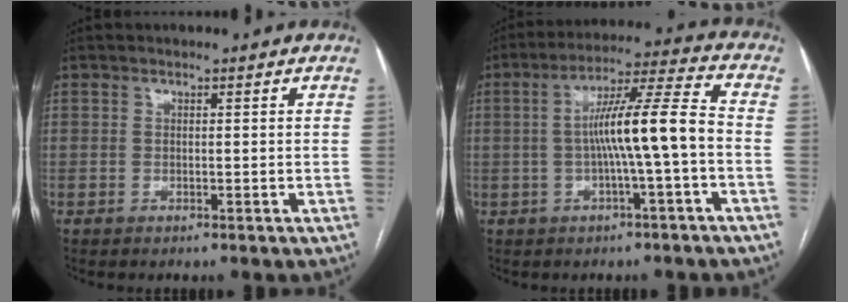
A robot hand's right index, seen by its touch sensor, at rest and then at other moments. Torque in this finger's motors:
{"motor_torque": [1.80, -0.04, 0.93, 0.21]}